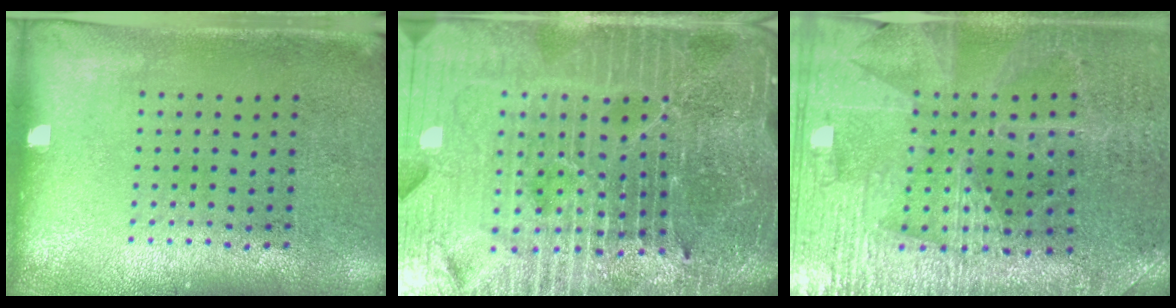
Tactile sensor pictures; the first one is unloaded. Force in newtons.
{"total": 6.9, "press": 6.0, "slide": 3.3}
{"total": 3.0, "press": 3.0, "slide": 0.5}